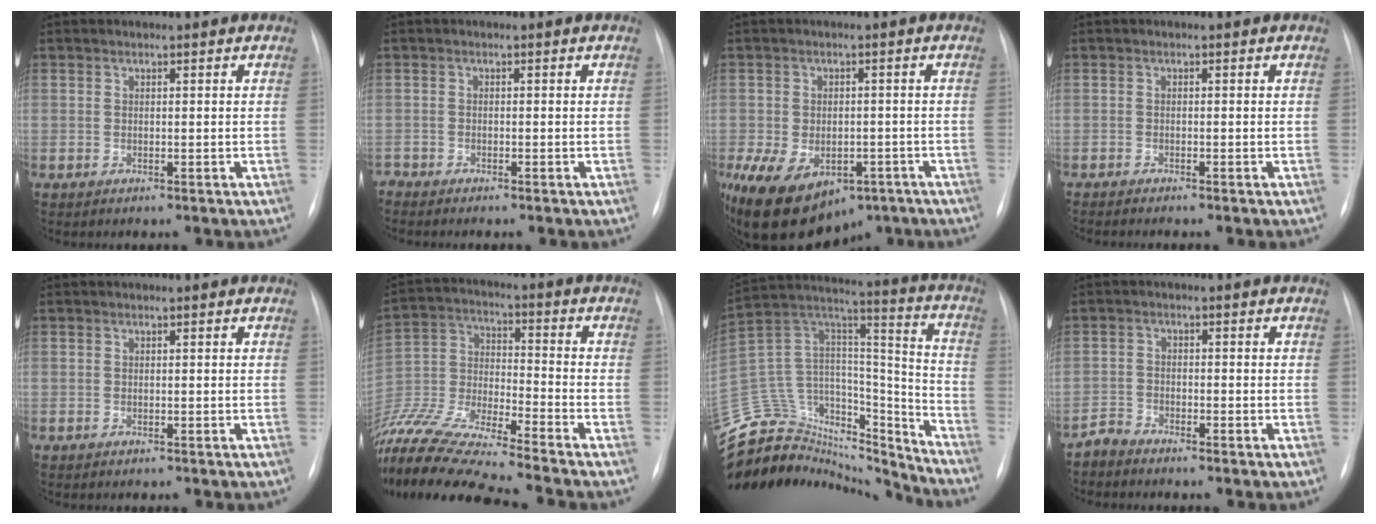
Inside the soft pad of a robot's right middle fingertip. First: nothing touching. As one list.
[{"total": 0.9, "force": [-0.9, -0.2, -0.1], "torque": [0.002, -0.003, -0.017]}, {"total": 16.4, "force": [-8.8, 10.5, 9.0], "torque": [-0.206, -0.014, -0.120]}, {"total": 2.8, "force": [-2.4, 0.1, 1.4], "torque": [-0.020, -0.004, -0.030]}, {"total": 0.0}, {"total": 17.9, "force": [-16.0, -1.0, 7.9], "torque": [-0.180, -0.016, -0.299]}, {"total": 33.2, "force": [-29.7, 10.8, 10.1], "torque": [-0.235, 0.022, -0.457]}, {"total": 1.8, "force": [-1.8, 0.2, -0.3], "torque": [0.010, -0.004, -0.037]}]